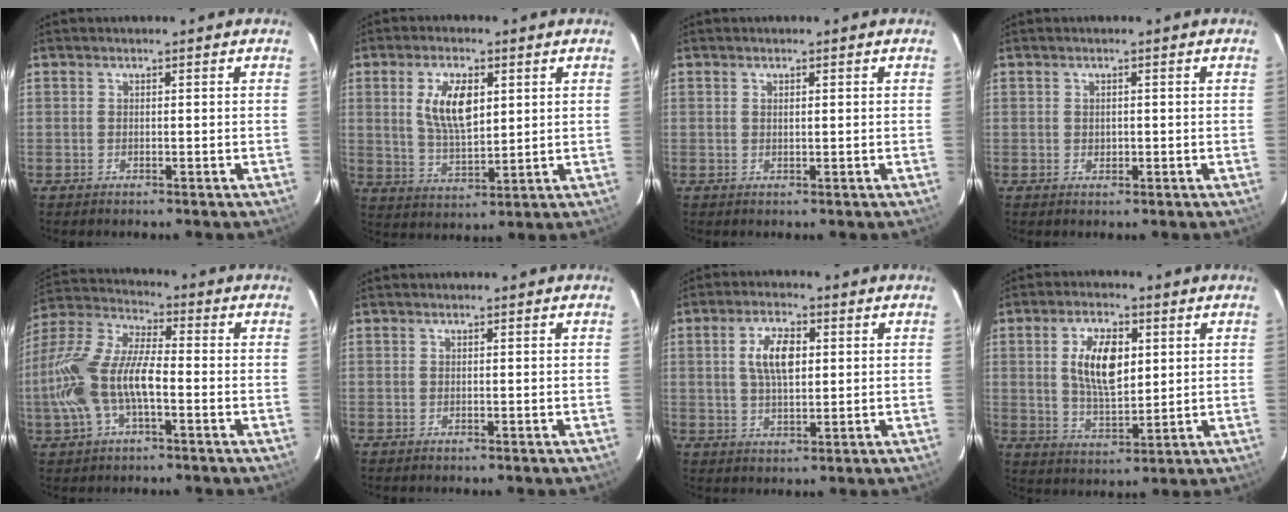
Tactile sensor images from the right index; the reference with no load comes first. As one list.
[{"total": 9.4, "force": [2.7, 4.4, 7.9], "torque": [-0.149, 0.003, 0.057]}, {"total": 0.7, "force": [0.3, 0.2, 0.6], "torque": [-0.011, 0.003, 0.006]}, {"total": 0.8, "force": [-0.1, 0.7, 0.4], "torque": [-0.004, 0.001, -0.001]}, {"total": 15.7, "force": [-3.6, 6.5, 13.8], "torque": [-0.292, 0.004, -0.071]}, {"total": 0.0}, {"total": 7.2, "force": [1.6, 3.3, 6.2], "torque": [-0.116, 0.010, 0.031]}, {"total": 10.4, "force": [2.5, 4.9, 8.8], "torque": [-0.164, 0.005, 0.050]}]